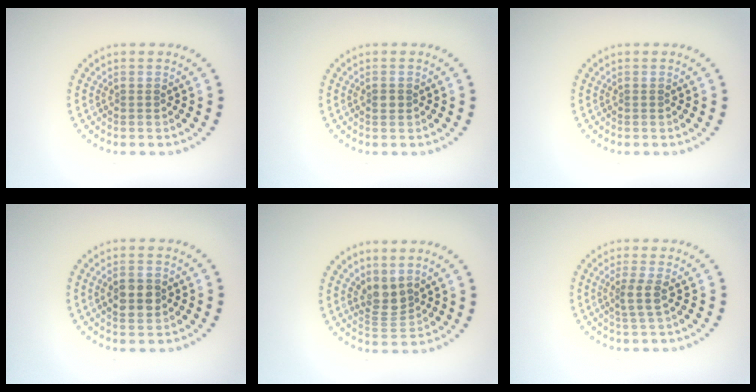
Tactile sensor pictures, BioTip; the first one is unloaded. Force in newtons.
{"total": 1.1, "press": 1.1, "slide": 0.1}
{"total": 0.0}
{"total": 3.2, "press": 3.2, "slide": 0.1}
{"total": 2.8, "press": 2.2, "slide": 1.7}
{"total": 1.8, "press": 1.5, "slide": 1.1}